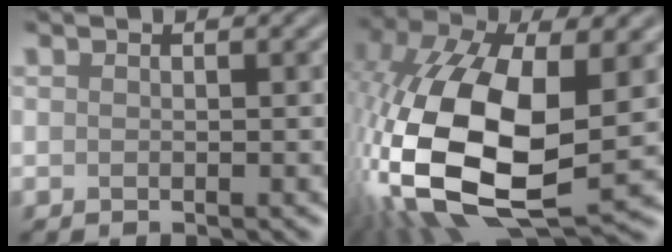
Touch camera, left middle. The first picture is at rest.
{"total": 16.2, "force": [-2.0, 8.2, 13.8], "torque": [-0.315, -0.010, -0.033]}